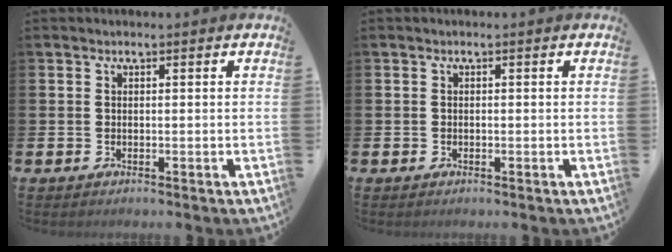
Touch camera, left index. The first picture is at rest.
{"total": 0.0}